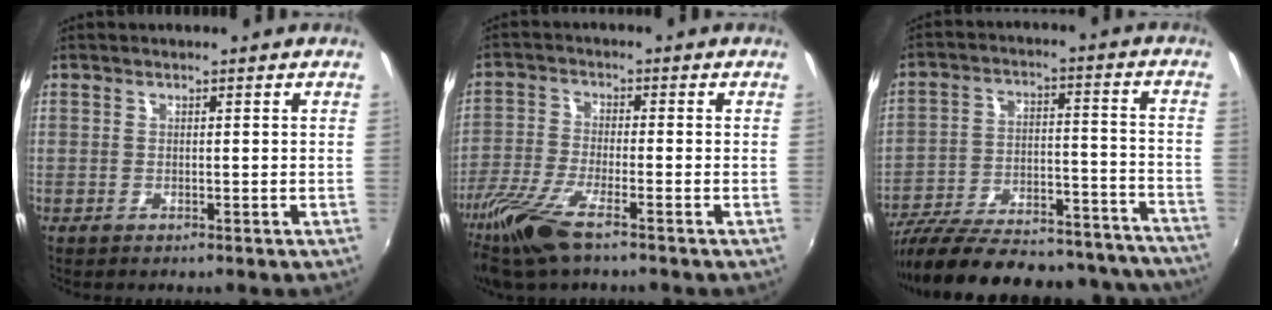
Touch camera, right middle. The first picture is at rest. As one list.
[{"total": 11.4, "force": [-7.9, 2.0, 8.0], "torque": [-0.188, -0.036, -0.156]}, {"total": 33.1, "force": [-28.8, 9.6, 13.2], "torque": [-0.239, 0.003, -0.376]}]